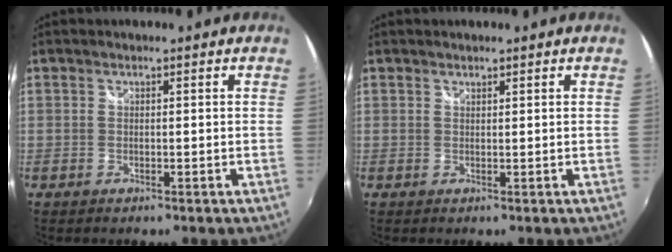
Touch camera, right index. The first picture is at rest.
{"total": 0.6, "force": [0.6, 0.2, 0.0], "torque": [0.000, 0.000, 0.011]}